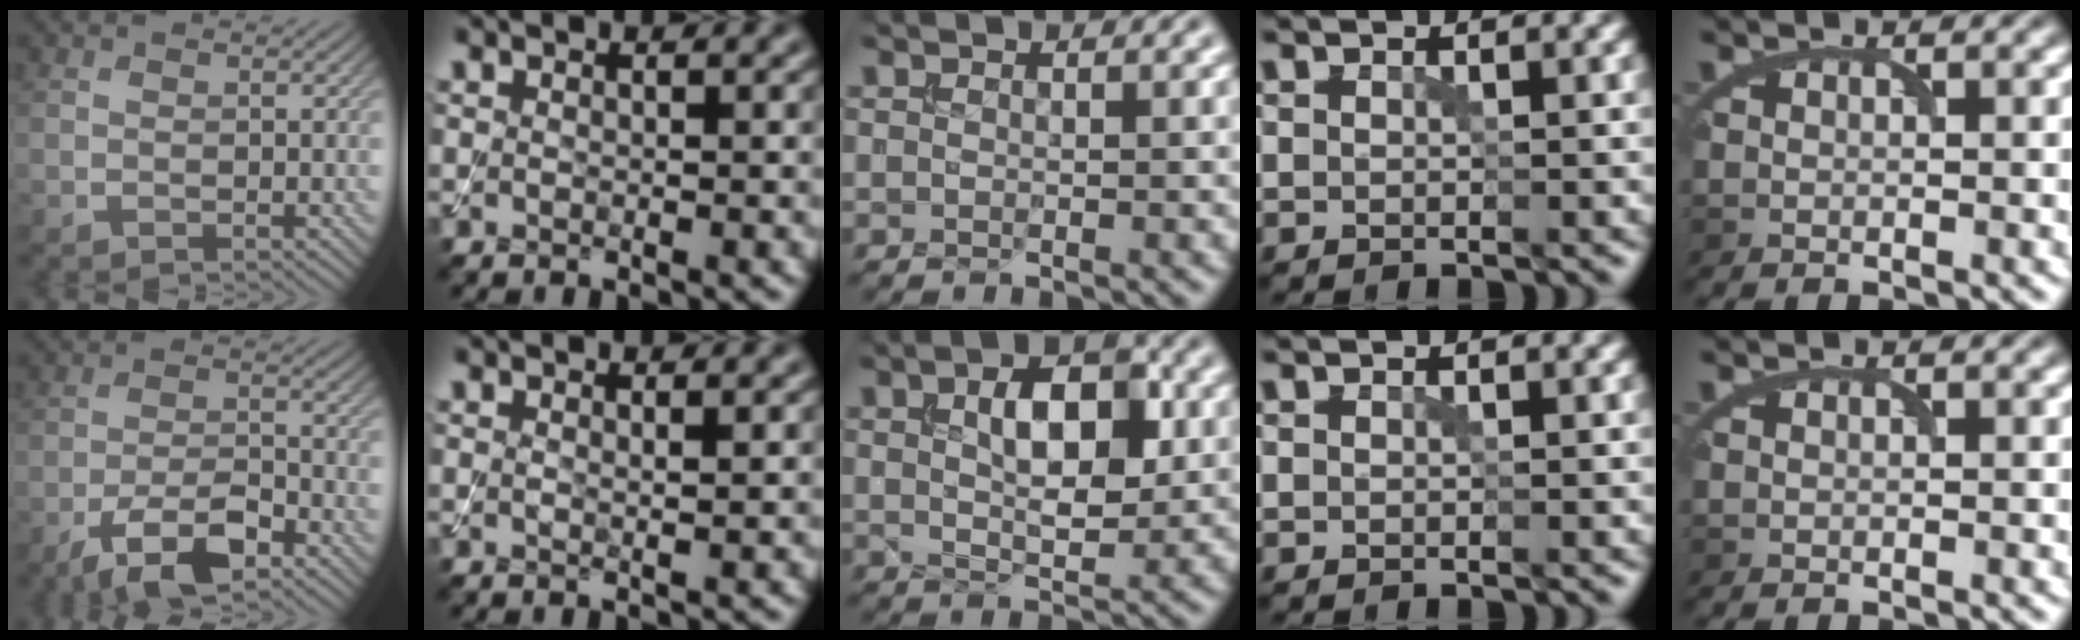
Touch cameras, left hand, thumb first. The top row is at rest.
{"thumb": {"total": 6.7, "force": [-4.5, 2.1, 4.5], "torque": [-0.086, 0.004, -0.087]}, "index": {"total": 0.7, "force": [0.3, 0.1, 0.5], "torque": [-0.007, -0.003, 0.004]}, "middle": {"total": 5.4, "force": [1.3, 2.7, 4.5], "torque": [-0.076, 0.006, 0.021]}}